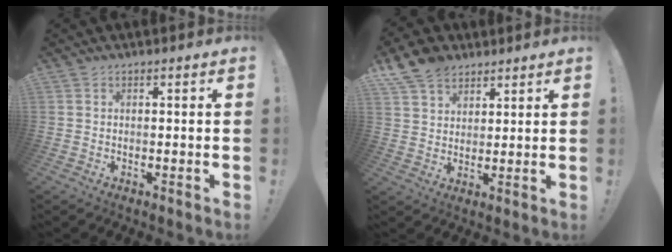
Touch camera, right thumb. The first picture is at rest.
{"total": 9.8, "force": [6.9, 6.3, 3.1], "torque": [-0.058, -0.036, 0.137]}